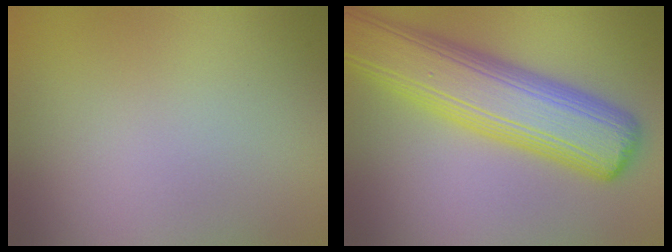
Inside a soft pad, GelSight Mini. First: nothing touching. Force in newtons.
{"total": 10.5, "press": 10.5, "slide": 0.2}